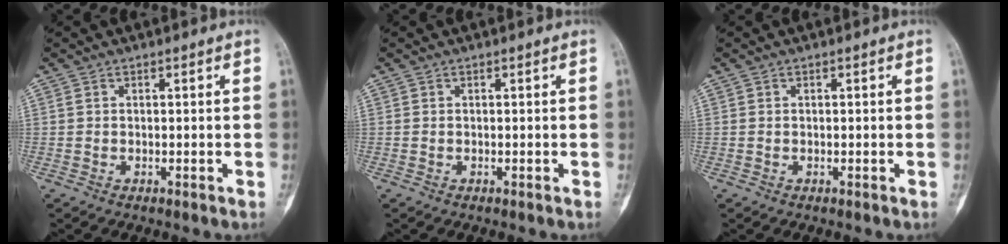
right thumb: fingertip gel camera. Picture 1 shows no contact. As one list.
[{"total": 0.0}, {"total": 0.0}]